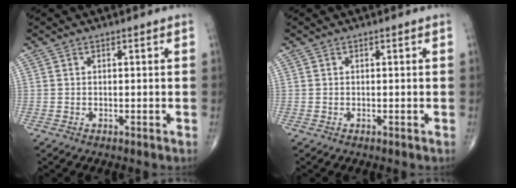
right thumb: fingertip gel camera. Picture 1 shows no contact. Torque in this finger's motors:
{"motor_torque": [0.00, 0.00, 0.00, 0.00, 0.00]}